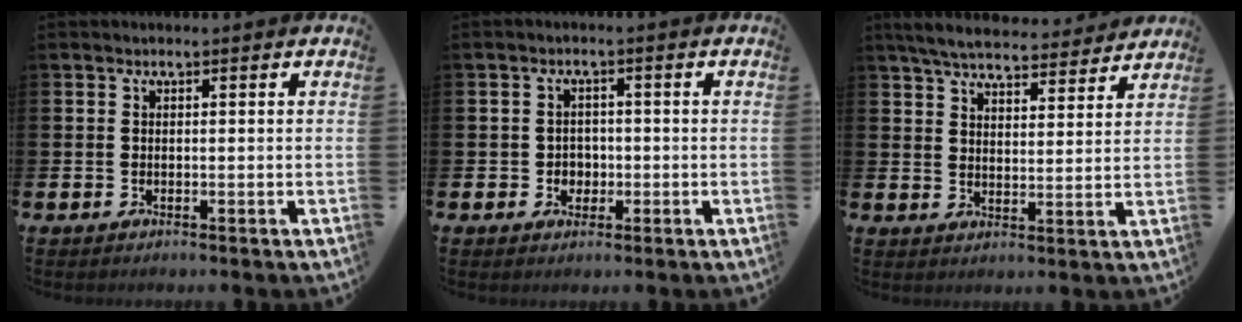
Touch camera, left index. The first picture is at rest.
{"total": 2.3, "force": [-0.4, 2.2, 0.7], "torque": [-0.006, 0.001, -0.015]}
{"total": 6.1, "force": [5.8, 1.0, 1.3], "torque": [-0.046, -0.034, 0.102]}